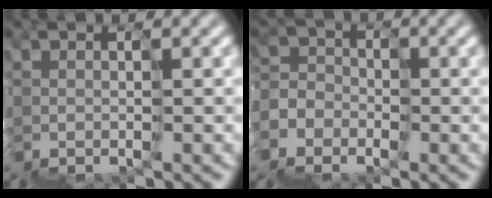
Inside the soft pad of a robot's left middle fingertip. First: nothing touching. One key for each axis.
{"total": 7.3, "fx": -6.0, "fy": 3.7, "fz": -1.7, "tx": 0.031, "ty": -0.015, "tz": -0.103}